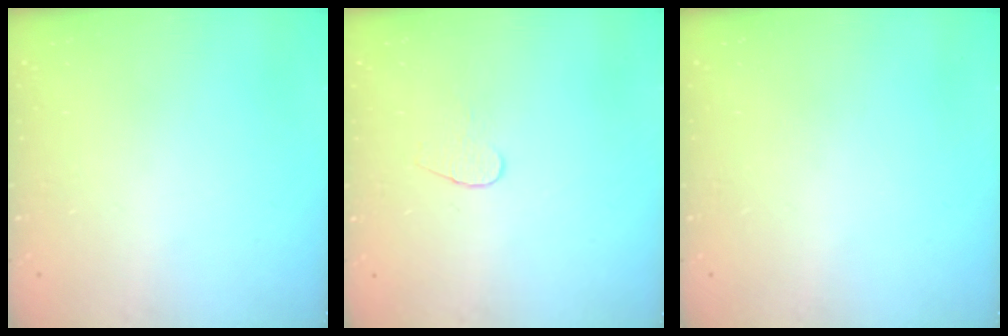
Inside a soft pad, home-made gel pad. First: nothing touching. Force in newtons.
{"total": 4.7, "press": 4.6, "slide": 0.4}
{"total": 0.0}